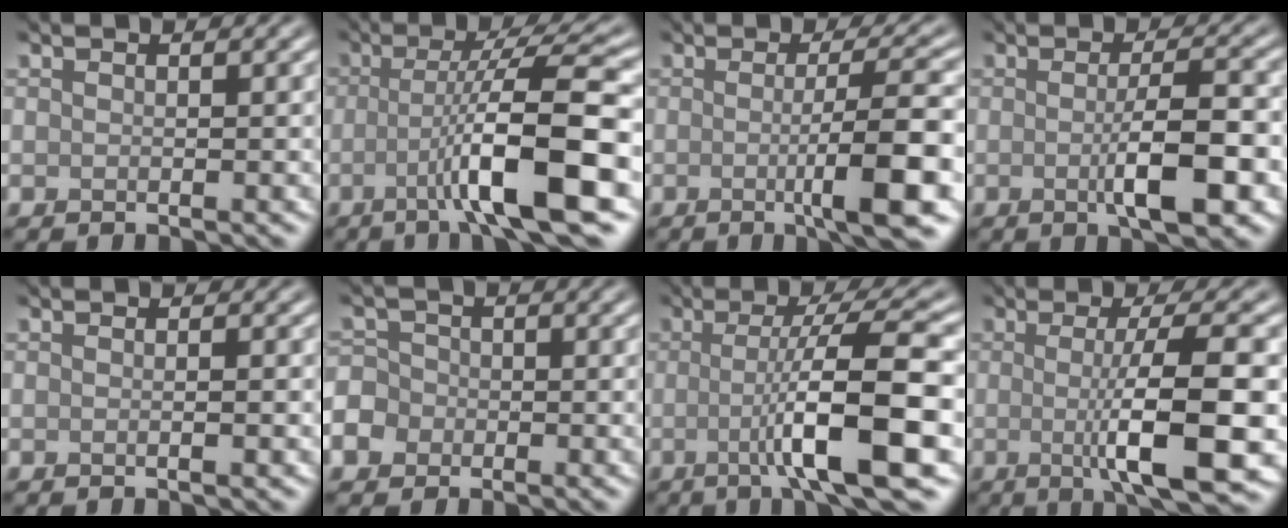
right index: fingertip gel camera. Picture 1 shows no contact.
{"total": 9.2, "force": [-2.5, 1.2, 8.8], "torque": [-0.127, 0.013, -0.048]}
{"total": 7.2, "force": [-1.1, 1.1, 7.0], "torque": [-0.103, -0.002, -0.019]}
{"total": 5.4, "force": [-1.0, 1.1, 5.2], "torque": [-0.084, -0.002, -0.015]}
{"total": 1.2, "force": [-0.1, 0.3, 1.1], "torque": [-0.009, 0.000, -0.003]}
{"total": 4.7, "force": [-2.2, 3.9, 1.3], "torque": [-0.019, -0.002, -0.053]}
{"total": 9.2, "force": [-1.3, 1.5, 9.0], "torque": [-0.127, 0.002, -0.024]}
{"total": 8.4, "force": [-0.7, 1.7, 8.2], "torque": [-0.119, -0.010, -0.009]}